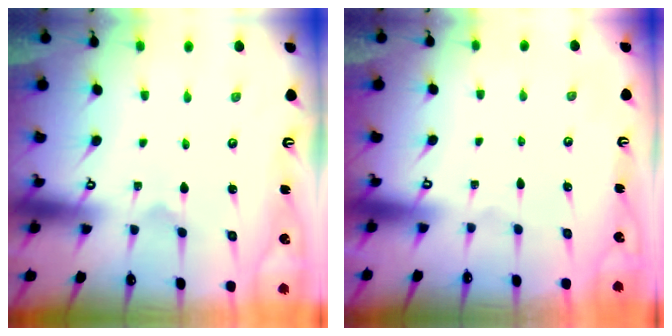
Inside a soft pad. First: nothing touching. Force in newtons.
{"total": 0.0}